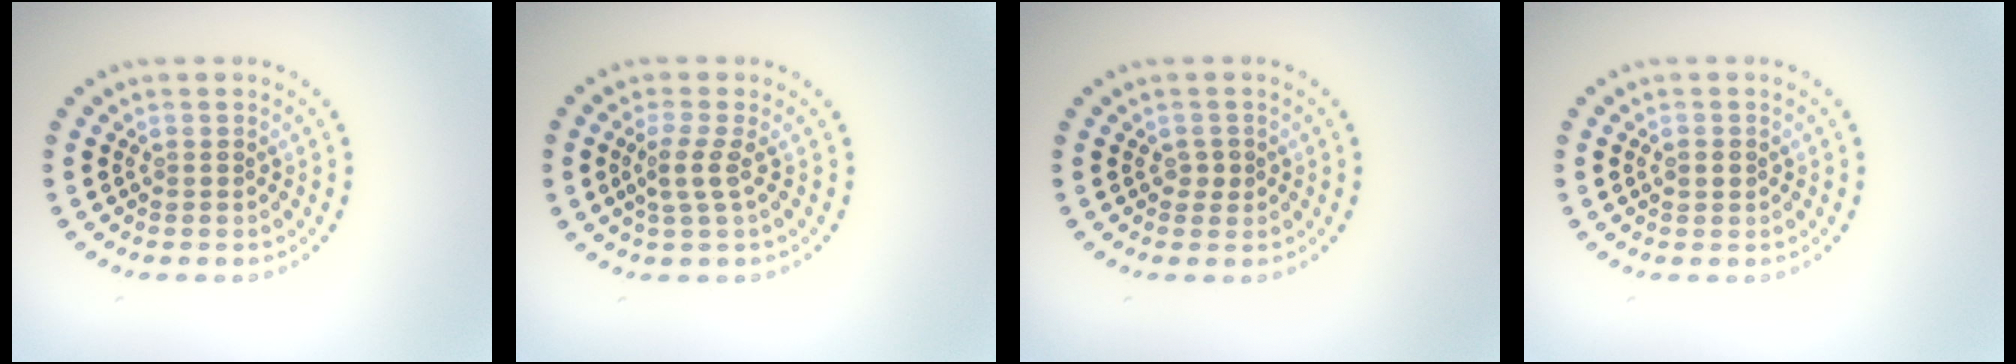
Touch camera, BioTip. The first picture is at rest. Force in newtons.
{"total": 2.0, "press": 1.6, "slide": 1.2}
{"total": 1.0, "press": 1.0, "slide": 0.4}
{"total": 1.0, "press": 1.0, "slide": 0.2}